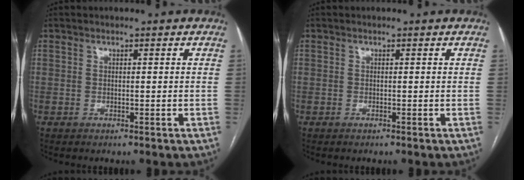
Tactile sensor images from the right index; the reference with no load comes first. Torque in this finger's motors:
{"motor_torque": [-0.18, 0.25, -0.17, -0.08]}